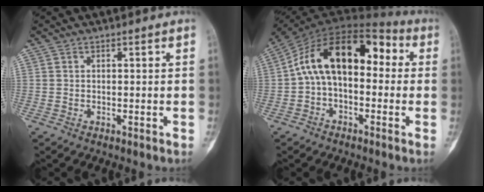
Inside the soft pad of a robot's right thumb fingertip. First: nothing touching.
{"total": 16.0, "force": [0.9, 9.6, 12.8], "torque": [-0.189, 0.055, -0.001]}